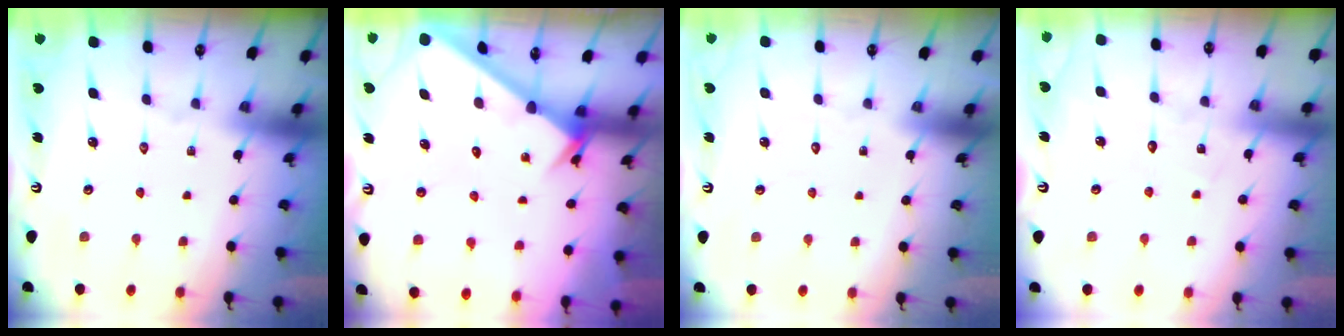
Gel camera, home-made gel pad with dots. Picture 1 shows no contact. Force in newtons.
{"total": 2.2, "press": 2.2, "slide": 0.2}
{"total": 1.6, "press": 1.6, "slide": 0.1}
{"total": 5.6, "press": 5.6, "slide": 0.5}